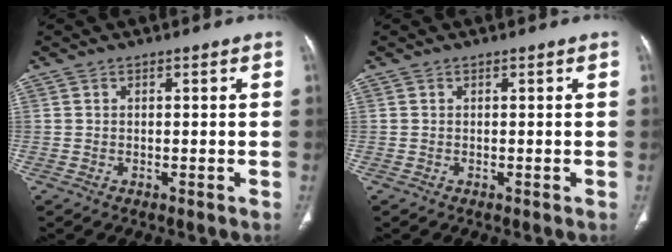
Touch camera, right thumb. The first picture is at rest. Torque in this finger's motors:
{"motor_torque": [-0.02, -0.10, 0.23, 0.19, -0.02]}